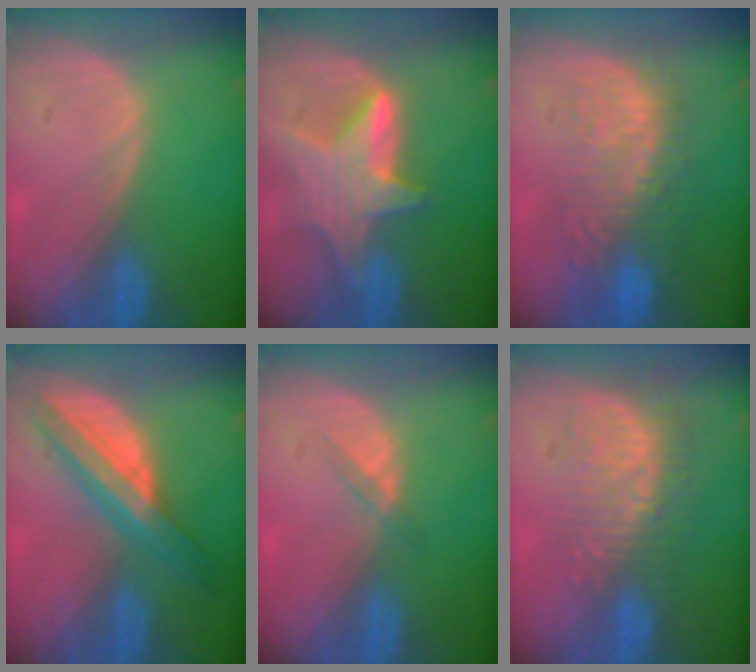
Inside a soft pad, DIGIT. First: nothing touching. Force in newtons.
{"total": 7.7, "press": 7.7, "slide": 0.4}
{"total": 10.5, "press": 9.5, "slide": 4.4}
{"total": 8.0, "press": 8.0, "slide": 0.6}
{"total": 1.8, "press": 1.4, "slide": 1.0}
{"total": 9.6, "press": 8.5, "slide": 4.4}